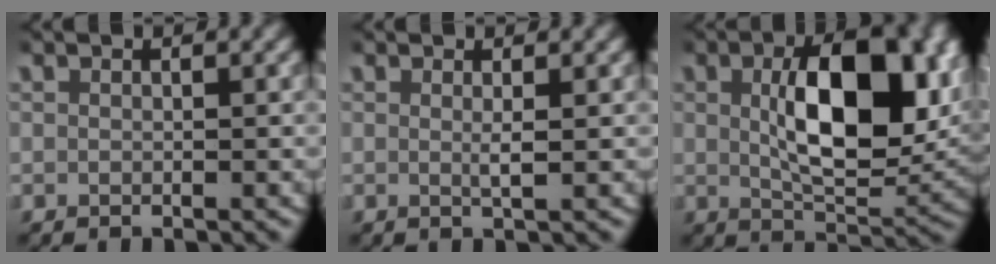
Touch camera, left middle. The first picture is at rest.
{"total": 1.1, "force": [0.4, -0.2, 1.0], "torque": [-0.022, -0.006, 0.008]}
{"total": 10.5, "force": [1.9, 4.8, 9.2], "torque": [-0.139, -0.006, 0.031]}